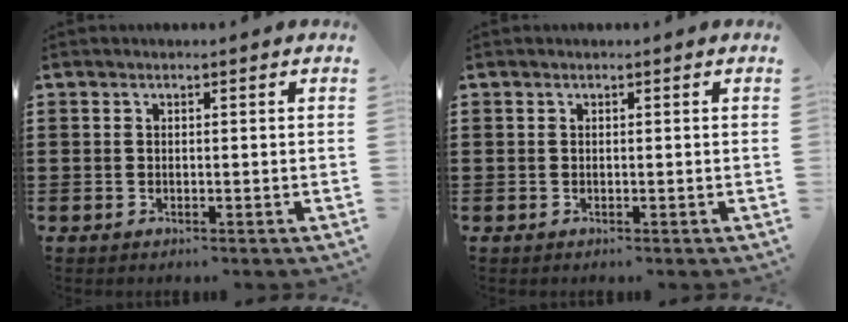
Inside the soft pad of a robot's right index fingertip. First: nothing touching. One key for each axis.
{"total": 0.0}